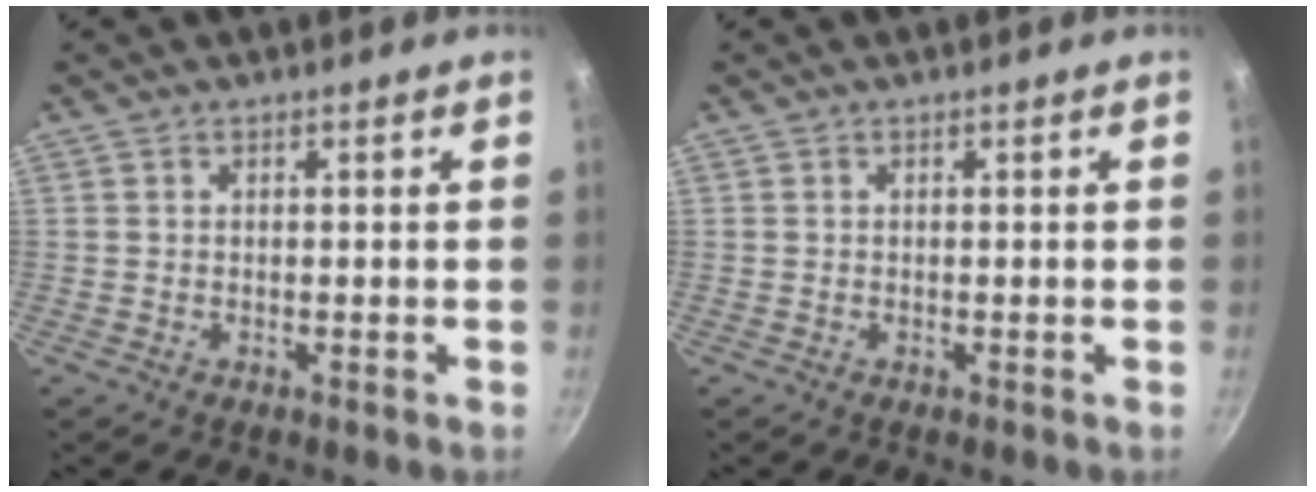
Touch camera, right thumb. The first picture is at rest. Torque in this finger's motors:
{"motor_torque": [0.02, 0.00, 0.06, 0.02, 0.02]}